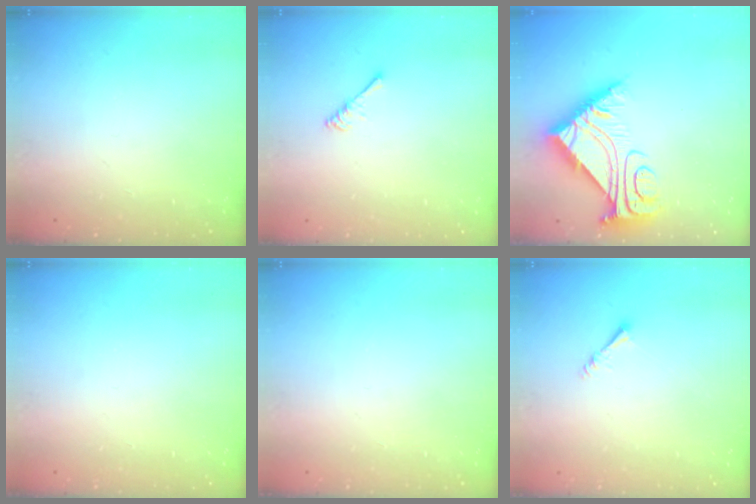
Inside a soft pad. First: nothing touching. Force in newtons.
{"total": 2.7, "press": 2.6, "slide": 0.5}
{"total": 10.2, "press": 10.1, "slide": 0.8}
{"total": 0.0}
{"total": 0.0}
{"total": 1.8, "press": 1.8, "slide": 0.1}